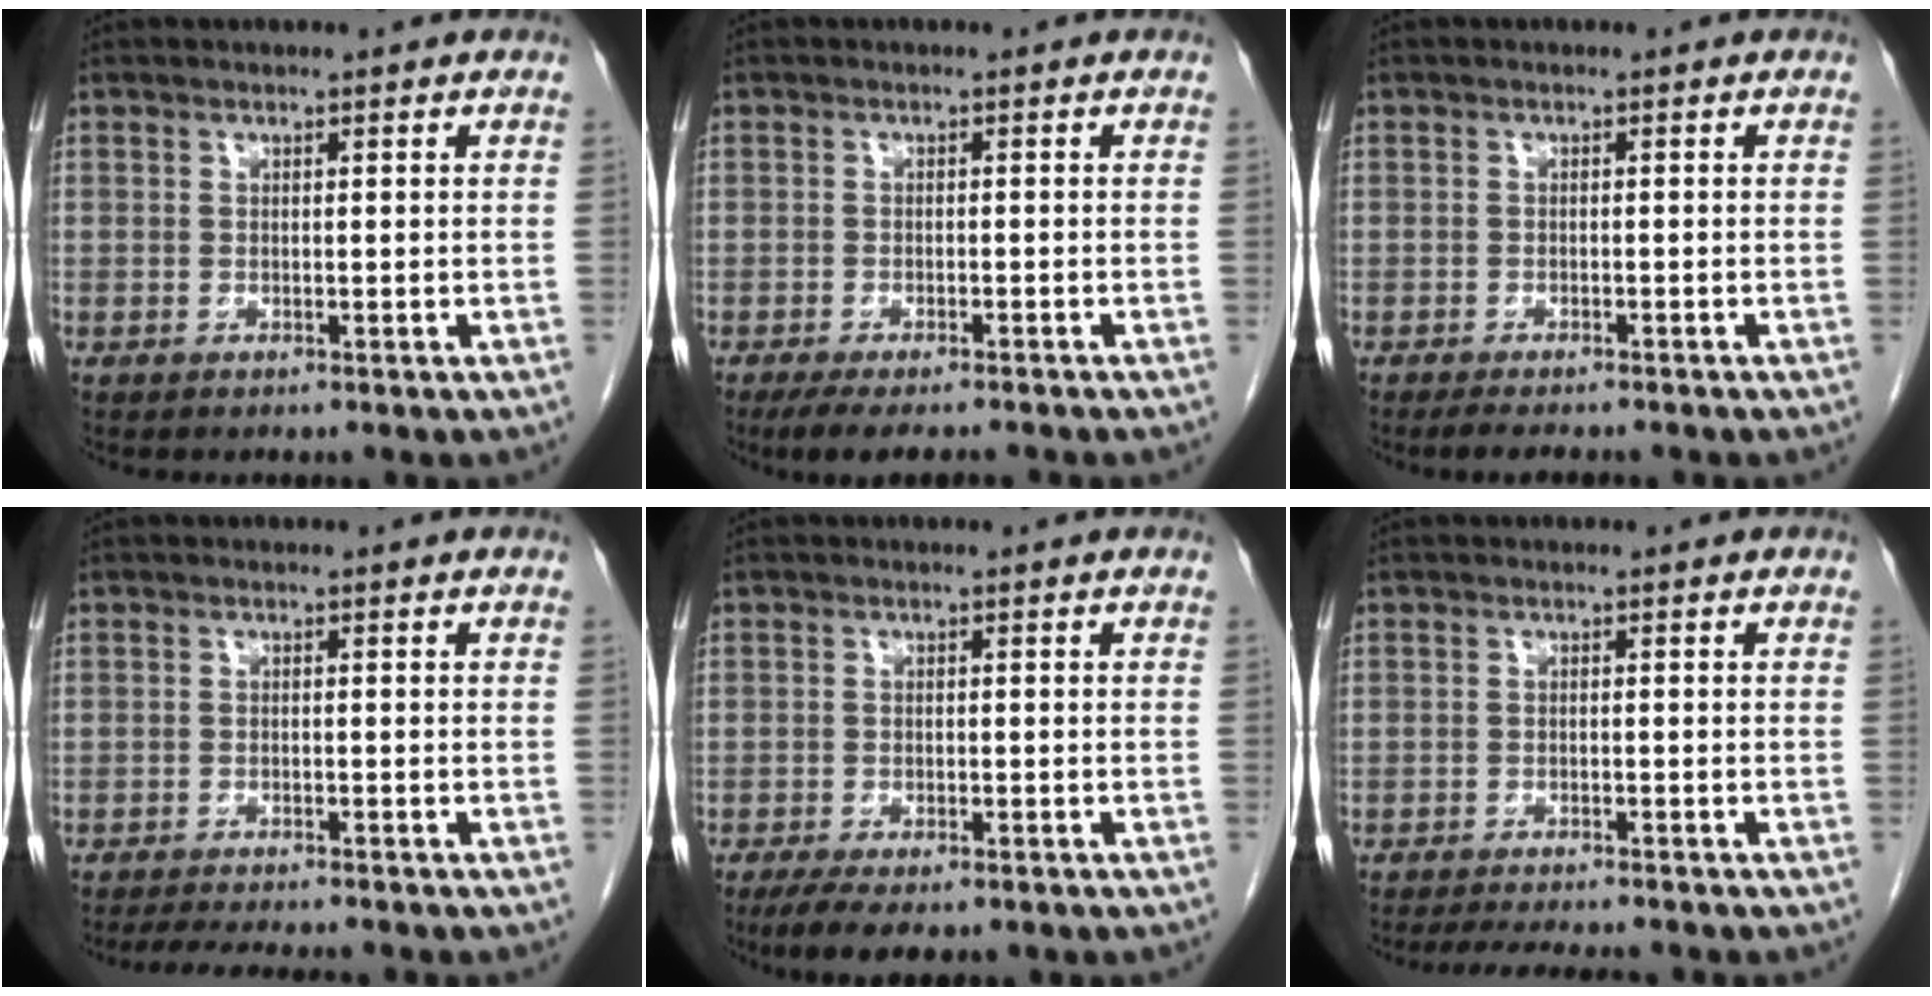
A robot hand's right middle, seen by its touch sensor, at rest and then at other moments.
{"total": 7.9, "force": [-6.7, 1.5, 3.8], "torque": [-0.049, -0.011, -0.098]}
{"total": 4.9, "force": [-4.2, 1.0, 2.4], "torque": [-0.031, -0.008, -0.055]}
{"total": 7.3, "force": [-6.6, 0.9, 3.1], "torque": [-0.046, -0.013, -0.097]}
{"total": 7.0, "force": [-5.0, 2.3, 4.2], "torque": [-0.061, -0.012, -0.073]}
{"total": 7.5, "force": [-6.8, 0.9, 3.2], "torque": [-0.047, -0.014, -0.096]}